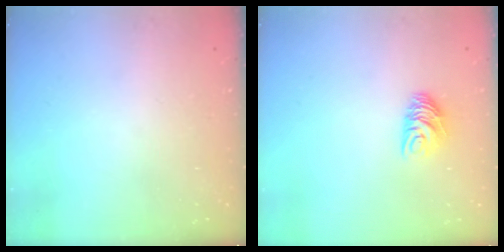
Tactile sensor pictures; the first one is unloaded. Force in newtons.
{"total": 7.3, "press": 7.3, "slide": 0.4}